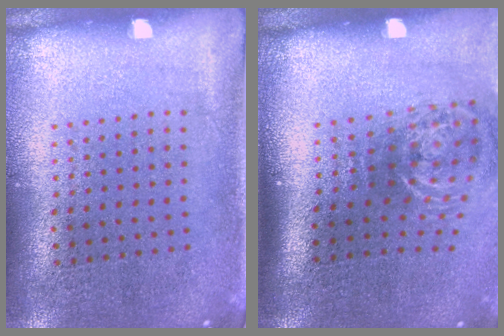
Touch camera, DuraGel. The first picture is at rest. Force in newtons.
{"total": 2.1, "press": 1.3, "slide": 1.7}